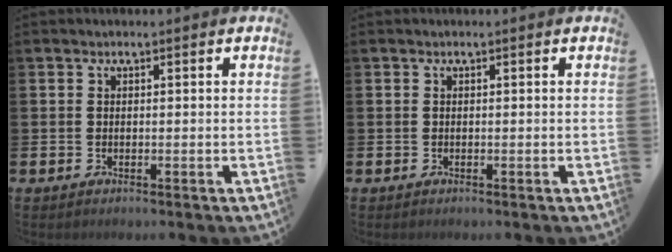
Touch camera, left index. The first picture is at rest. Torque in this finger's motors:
{"motor_torque": [-0.10, 0.09, 0.00, 0.00]}